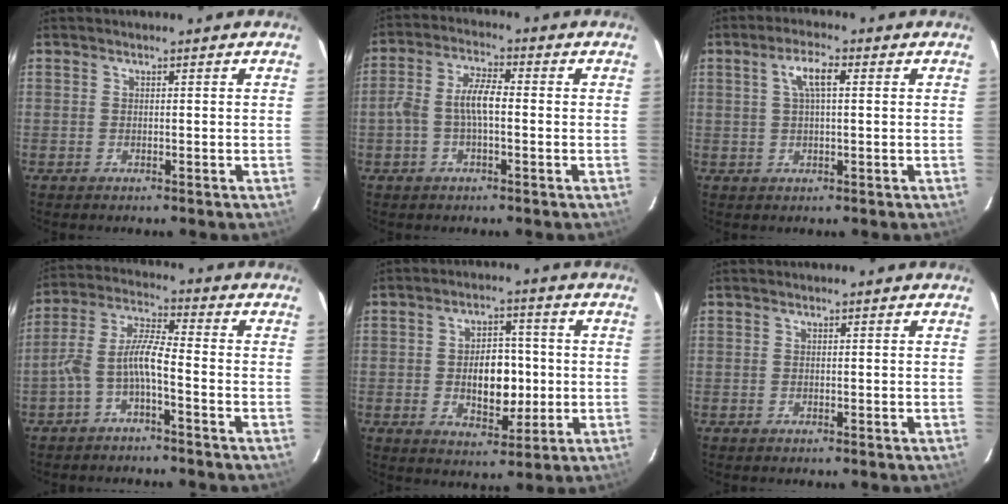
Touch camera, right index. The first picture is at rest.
{"total": 5.8, "force": [-0.9, 2.1, 5.4], "torque": [-0.112, 0.016, -0.019]}
{"total": 4.6, "force": [1.3, 1.3, 4.2], "torque": [-0.082, 0.011, 0.026]}
{"total": 6.8, "force": [-3.0, 1.2, 5.9], "torque": [-0.139, 0.018, -0.058]}
{"total": 9.3, "force": [-0.7, 5.5, 7.4], "torque": [-0.126, 0.010, -0.001]}
{"total": 0.0}